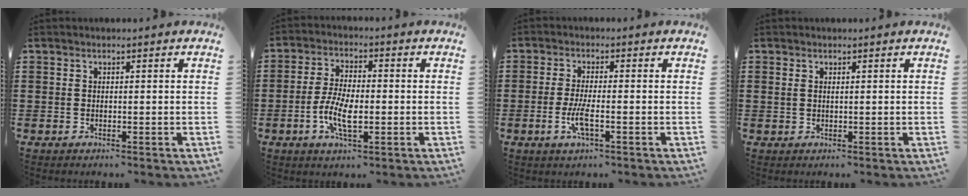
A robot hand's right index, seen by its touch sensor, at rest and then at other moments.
{"total": 6.9, "force": [-1.9, 2.8, 6.0], "torque": [-0.136, -0.005, -0.040]}
{"total": 4.1, "force": [-1.5, 0.7, 3.8], "torque": [-0.084, -0.007, -0.033]}
{"total": 0.7, "force": [0.2, 0.5, 0.4], "torque": [-0.010, 0.003, 0.004]}